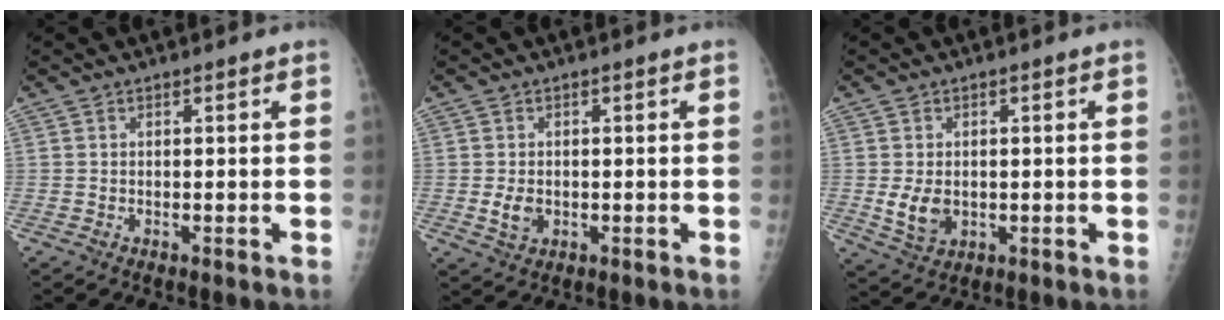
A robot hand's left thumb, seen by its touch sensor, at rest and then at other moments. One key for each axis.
{"total": 3.5, "fx": -0.7, "fy": 2.6, "fz": 2.2, "tx": -0.032, "ty": -0.001, "tz": -0.007}
{"total": 5.7, "fx": -0.6, "fy": 4.2, "fz": 3.8, "tx": -0.051, "ty": -0.004, "tz": 0.001}